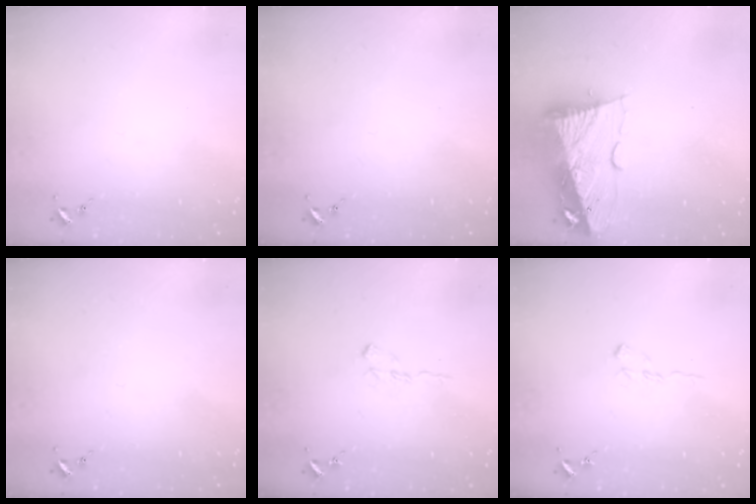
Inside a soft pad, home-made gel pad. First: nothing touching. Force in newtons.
{"total": 0.0}
{"total": 14.8, "press": 14.7, "slide": 1.8}
{"total": 0.0}
{"total": 5.5, "press": 5.5, "slide": 0.6}
{"total": 5.5, "press": 5.5, "slide": 0.6}